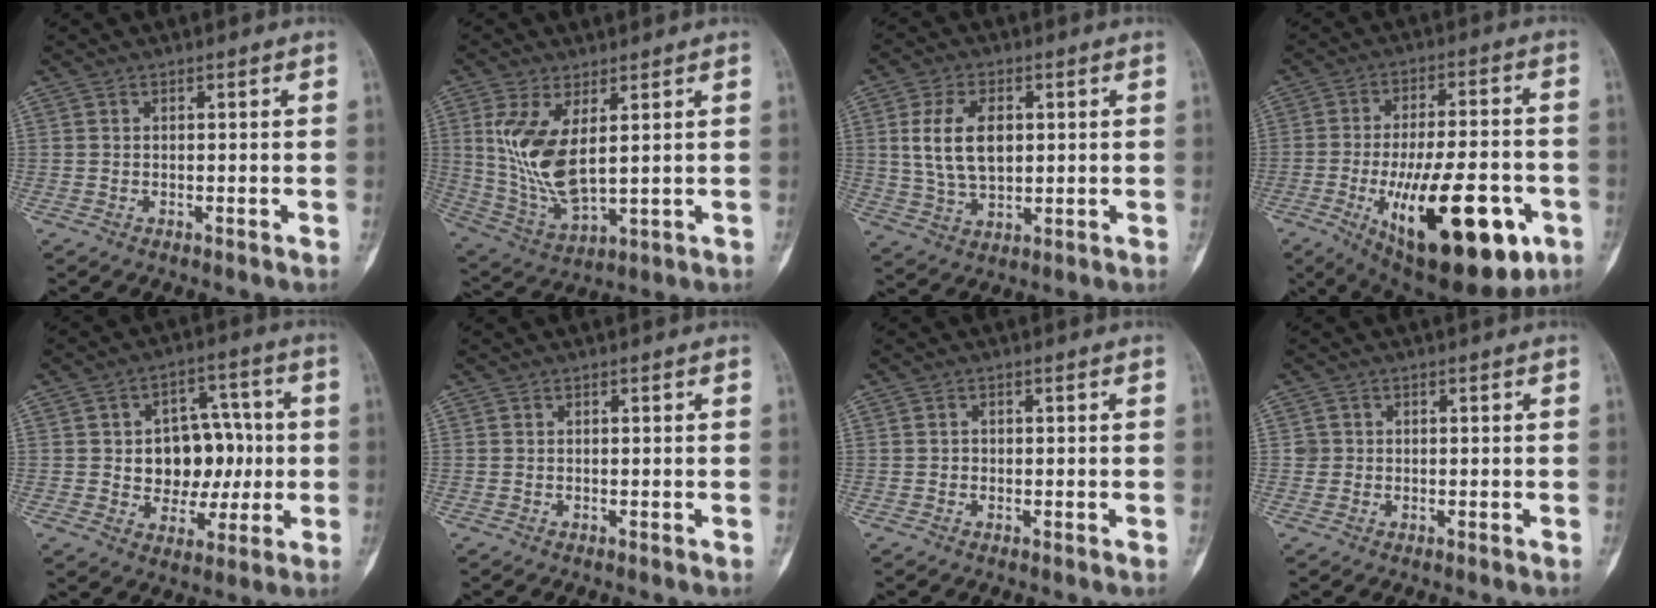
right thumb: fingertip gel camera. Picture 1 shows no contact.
{"total": 12.5, "force": [2.8, 5.4, 10.9], "torque": [-0.222, -0.022, 0.073]}
{"total": 10.0, "force": [1.7, 6.0, 7.8], "torque": [-0.139, -0.001, 0.039]}
{"total": 24.6, "force": [-8.8, 9.6, 20.9], "torque": [-0.303, 0.009, -0.115]}
{"total": 12.8, "force": [0.1, 9.5, 8.5], "torque": [-0.068, 0.023, 0.011]}
{"total": 0.0}
{"total": 0.7, "force": [-0.1, 0.6, 0.2], "torque": [0.003, 0.003, -0.003]}
{"total": 1.4, "force": [0.1, 1.4, 0.0], "torque": [0.008, 0.004, 0.000]}